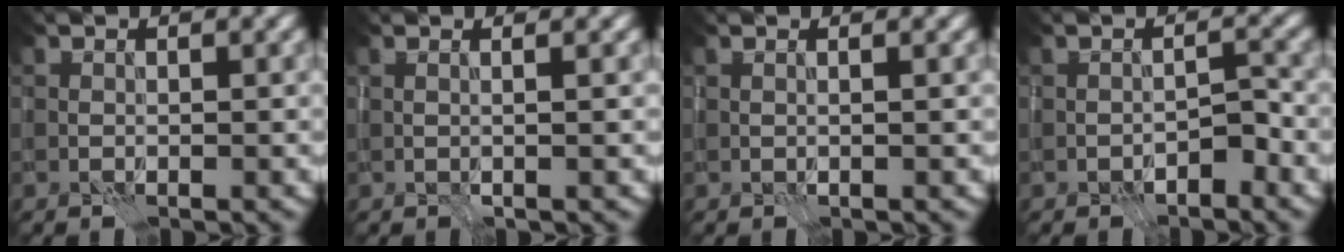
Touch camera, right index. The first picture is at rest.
{"total": 2.1, "force": [0.6, 0.8, 1.9], "torque": [-0.018, 0.008, -0.015]}
{"total": 1.2, "force": [0.5, 0.5, 1.0], "torque": [-0.010, 0.002, -0.009]}
{"total": 2.1, "force": [-1.4, 0.7, 1.4], "torque": [-0.019, 0.009, -0.026]}